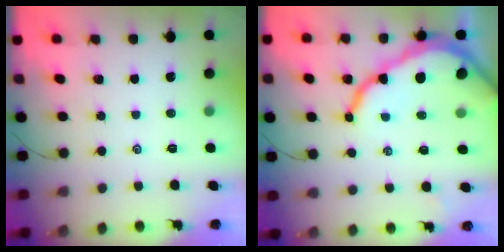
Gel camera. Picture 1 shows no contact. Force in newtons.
{"total": 16.5, "press": 16.4, "slide": 1.5}